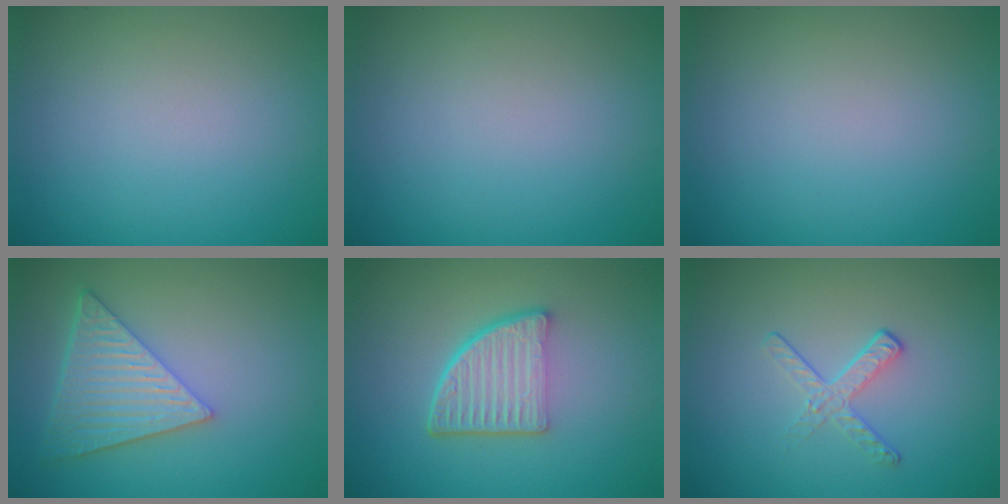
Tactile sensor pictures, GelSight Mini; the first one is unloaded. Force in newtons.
{"total": 0.0}
{"total": 0.0}
{"total": 5.9, "press": 4.4, "slide": 3.9}
{"total": 5.6, "press": 3.8, "slide": 4.1}
{"total": 1.9, "press": 1.1, "slide": 1.6}